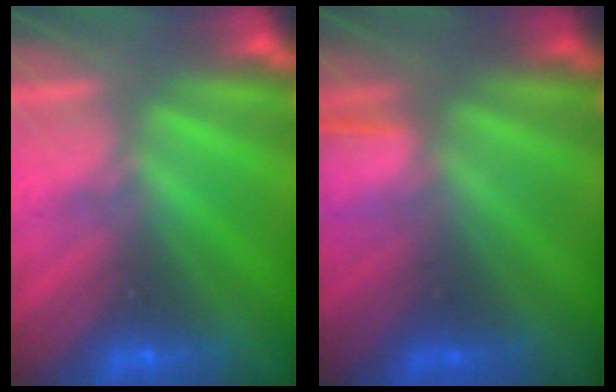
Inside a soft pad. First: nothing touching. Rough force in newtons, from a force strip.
{"total": 1.3}